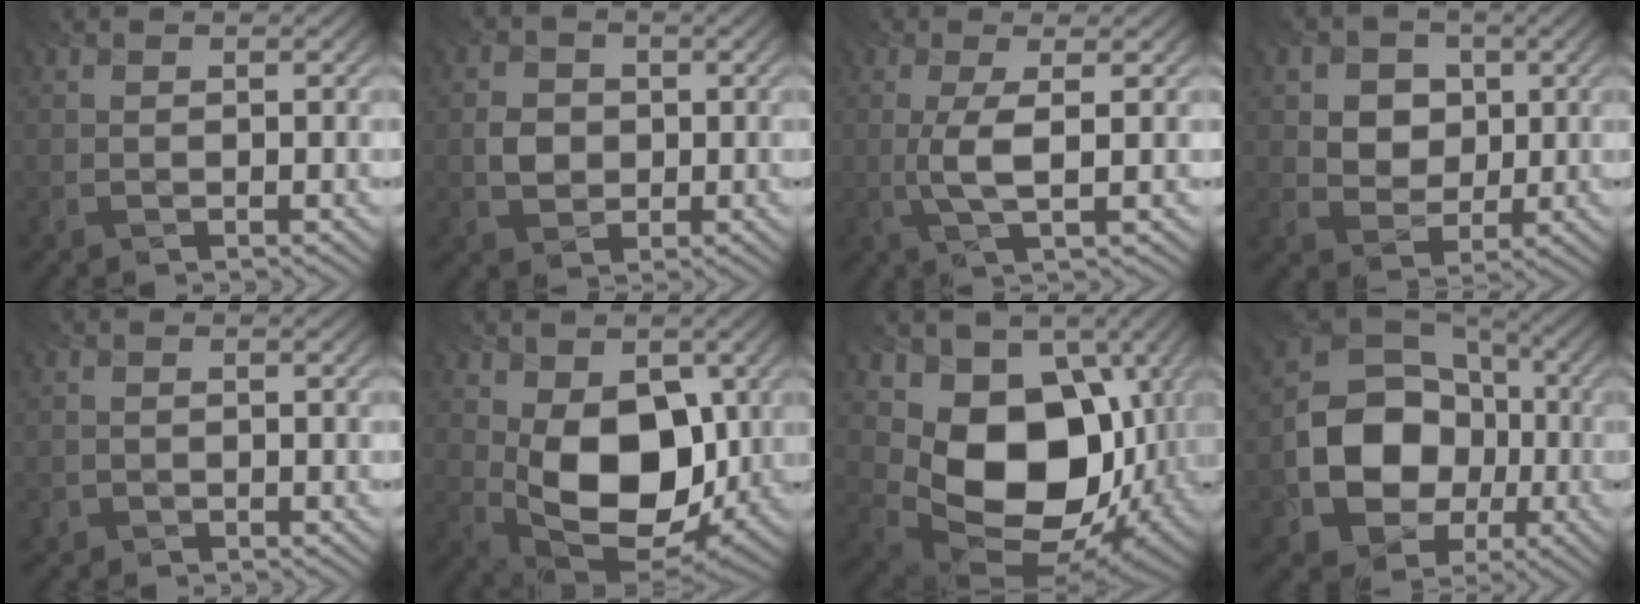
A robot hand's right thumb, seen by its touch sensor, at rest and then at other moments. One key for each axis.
{"total": 3.2, "fx": -1.0, "fy": 2.9, "fz": 0.8, "tx": -0.021, "ty": -0.004, "tz": -0.022}
{"total": 3.4, "fx": -0.8, "fy": 0.4, "fz": 3.3, "tx": -0.072, "ty": 0.003, "tz": -0.013}
{"total": 5.9, "fx": 1.1, "fy": 5.3, "fz": 2.5, "tx": -0.089, "ty": -0.009, "tz": 0.028}
{"total": 0.8, "fx": -0.5, "fy": 0.6, "fz": -0.4, "tx": 0.003, "ty": 0.003, "tz": -0.004}
{"total": 13.3, "fx": 0.0, "fy": 8.5, "fz": 10.2, "tx": -0.186, "ty": -0.020, "tz": 0.007}
{"total": 16.2, "fx": -0.3, "fy": 12.0, "fz": 10.9, "tx": -0.193, "ty": -0.042, "tz": 0.012}
{"total": 13.2, "fx": -3.6, "fy": 10.7, "fz": 6.8, "tx": -0.130, "ty": -0.022, "tz": -0.074}